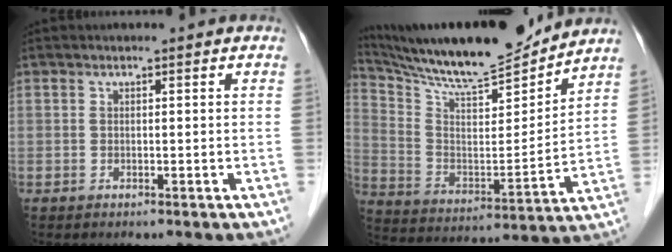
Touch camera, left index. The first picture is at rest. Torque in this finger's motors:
{"motor_torque": [0.26, -0.48, 0.30, 0.19]}